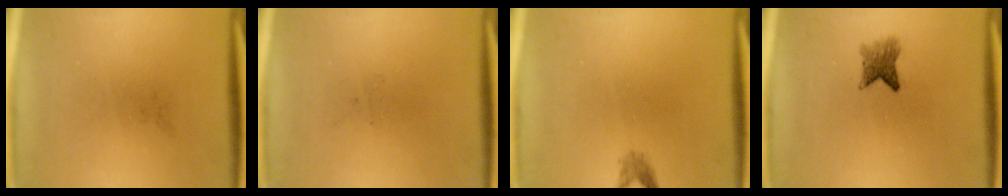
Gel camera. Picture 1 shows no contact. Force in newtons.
{"total": 0.0}
{"total": 1.2}
{"total": 3.0}